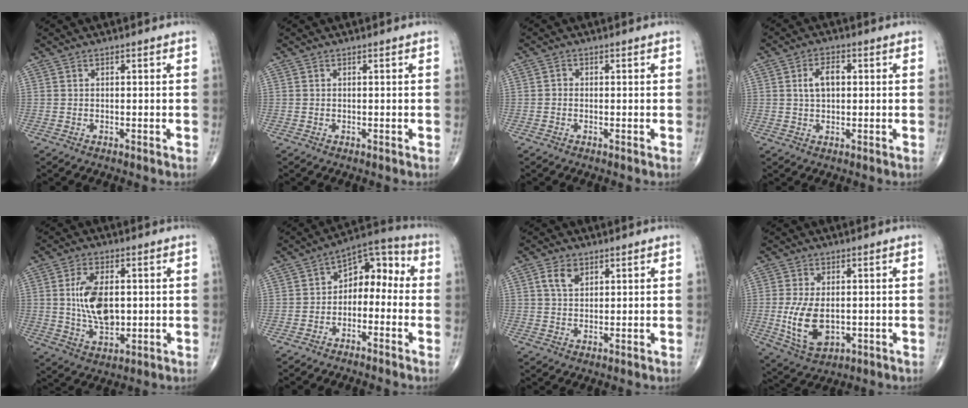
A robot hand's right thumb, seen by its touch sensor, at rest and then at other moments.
{"total": 0.0}
{"total": 0.9, "force": [-0.2, 0.7, 0.4], "torque": [-0.001, 0.002, -0.008]}
{"total": 5.1, "force": [0.8, 3.0, 4.0], "torque": [-0.073, 0.009, 0.012]}
{"total": 10.7, "force": [1.0, 5.9, 8.8], "torque": [-0.155, -0.007, 0.026]}
{"total": 9.1, "force": [-1.5, 6.2, 6.5], "torque": [-0.053, 0.053, -0.042]}
{"total": 4.0, "force": [1.9, 2.5, 2.5], "torque": [-0.040, -0.004, 0.037]}
{"total": 10.0, "force": [-0.9, 5.8, 8.1], "torque": [-0.150, -0.013, -0.004]}